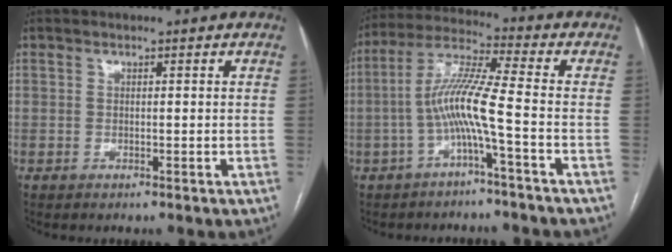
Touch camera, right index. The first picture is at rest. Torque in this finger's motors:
{"motor_torque": [0.33, -0.09, 0.71, 0.21]}